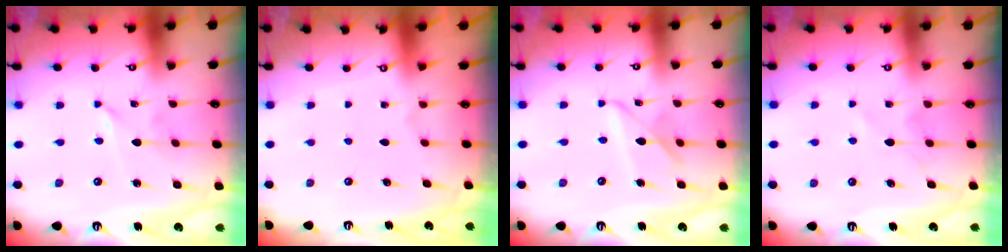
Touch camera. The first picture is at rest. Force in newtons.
{"total": 0.0}
{"total": 7.3, "press": 7.3, "slide": 0.6}
{"total": 5.6, "press": 5.5, "slide": 0.7}